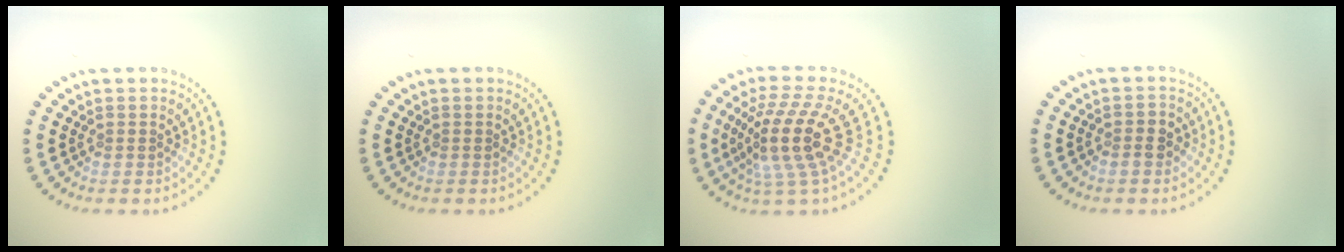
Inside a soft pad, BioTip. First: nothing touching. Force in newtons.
{"total": 0.0}
{"total": 5.3, "press": 3.9, "slide": 3.6}
{"total": 1.7, "press": 1.6, "slide": 0.7}